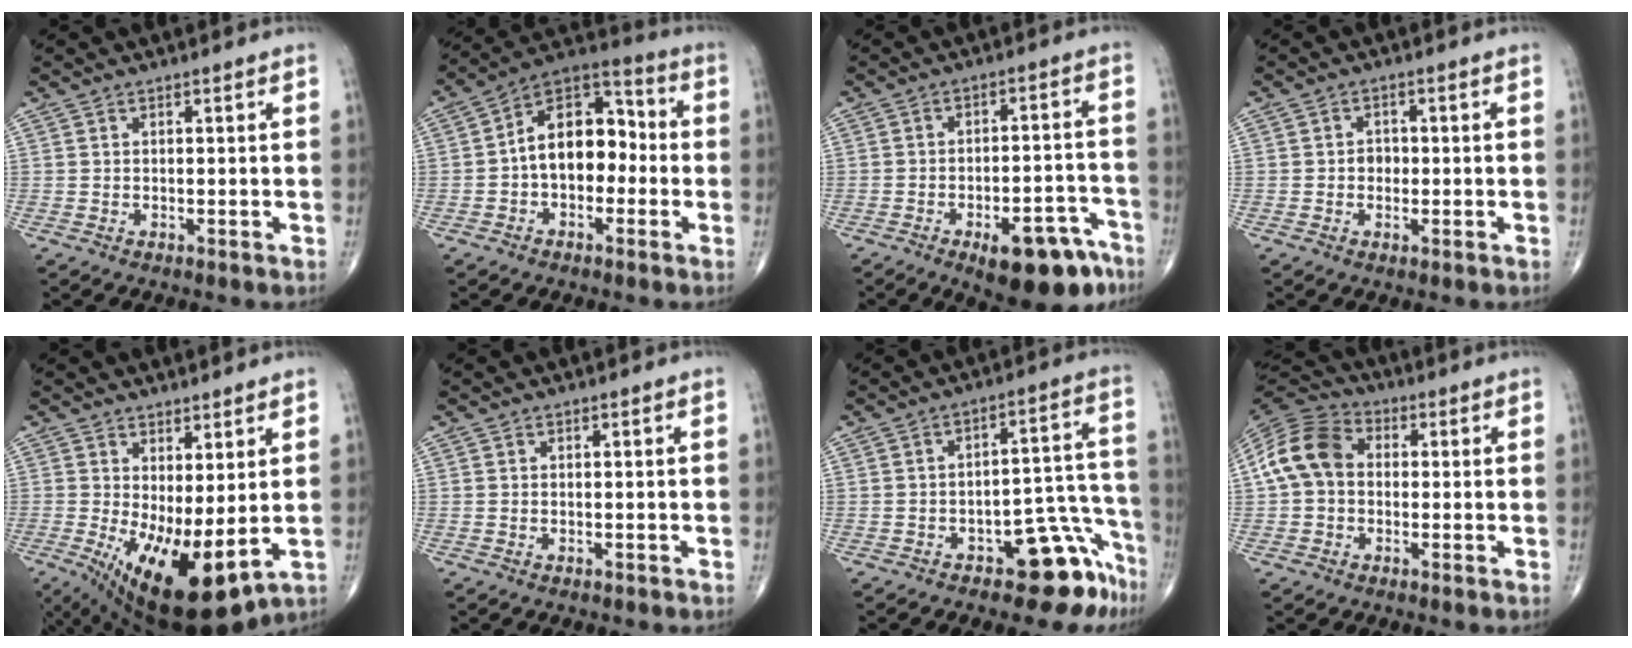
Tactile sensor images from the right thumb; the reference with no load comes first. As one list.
[{"total": 13.3, "force": [-1.2, 8.8, 10.0], "torque": [-0.125, 0.048, -0.037]}, {"total": 14.3, "force": [-8.8, 5.7, 9.7], "torque": [-0.098, 0.063, -0.117]}, {"total": 2.4, "force": [-0.3, 2.0, 1.3], "torque": [-0.007, 0.006, -0.007]}, {"total": 14.2, "force": [-1.2, 5.4, 13.1], "torque": [-0.224, -0.028, 0.004]}, {"total": 0.0}, {"total": 12.7, "force": [-8.6, 5.8, 7.3], "torque": [-0.022, 0.120, -0.121]}, {"total": 11.3, "force": [0.7, 8.8, 7.1], "torque": [-0.131, 0.032, -0.002]}]